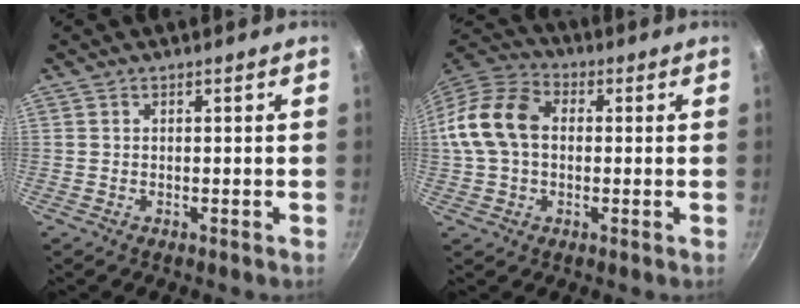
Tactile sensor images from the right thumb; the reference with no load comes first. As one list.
[{"total": 14.1, "force": [0.9, 10.1, 9.8], "torque": [-0.172, 0.032, 0.000]}]